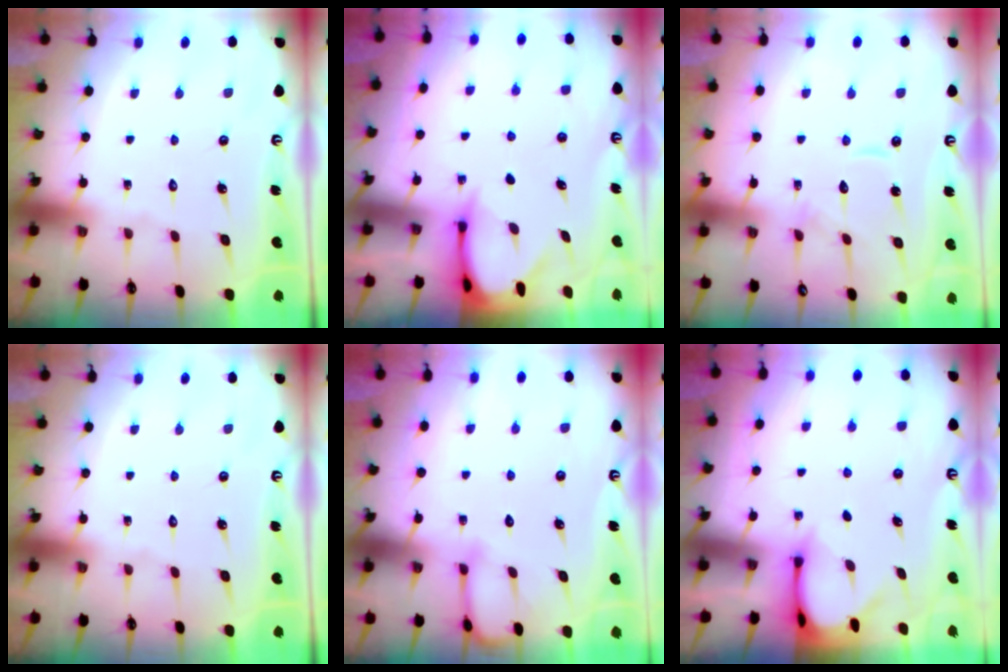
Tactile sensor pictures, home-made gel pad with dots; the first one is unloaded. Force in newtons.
{"total": 3.3, "press": 3.2, "slide": 0.3}
{"total": 10.3, "press": 10.2, "slide": 0.7}
{"total": 0.0}
{"total": 4.3, "press": 4.3, "slide": 0.4}
{"total": 3.3, "press": 3.3, "slide": 0.3}